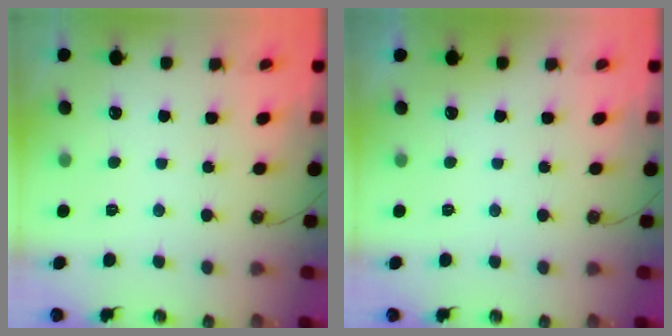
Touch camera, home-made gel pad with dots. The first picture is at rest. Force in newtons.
{"total": 0.0}